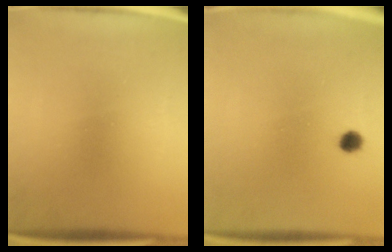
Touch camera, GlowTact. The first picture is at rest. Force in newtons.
{"total": 1.8}